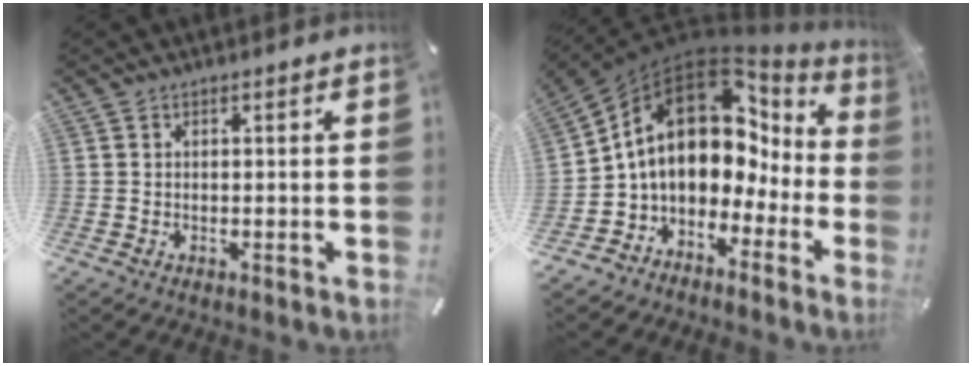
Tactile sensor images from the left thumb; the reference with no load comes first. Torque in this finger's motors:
{"motor_torque": [0.28, 2.70, 2.15, 0.62, 0.31]}